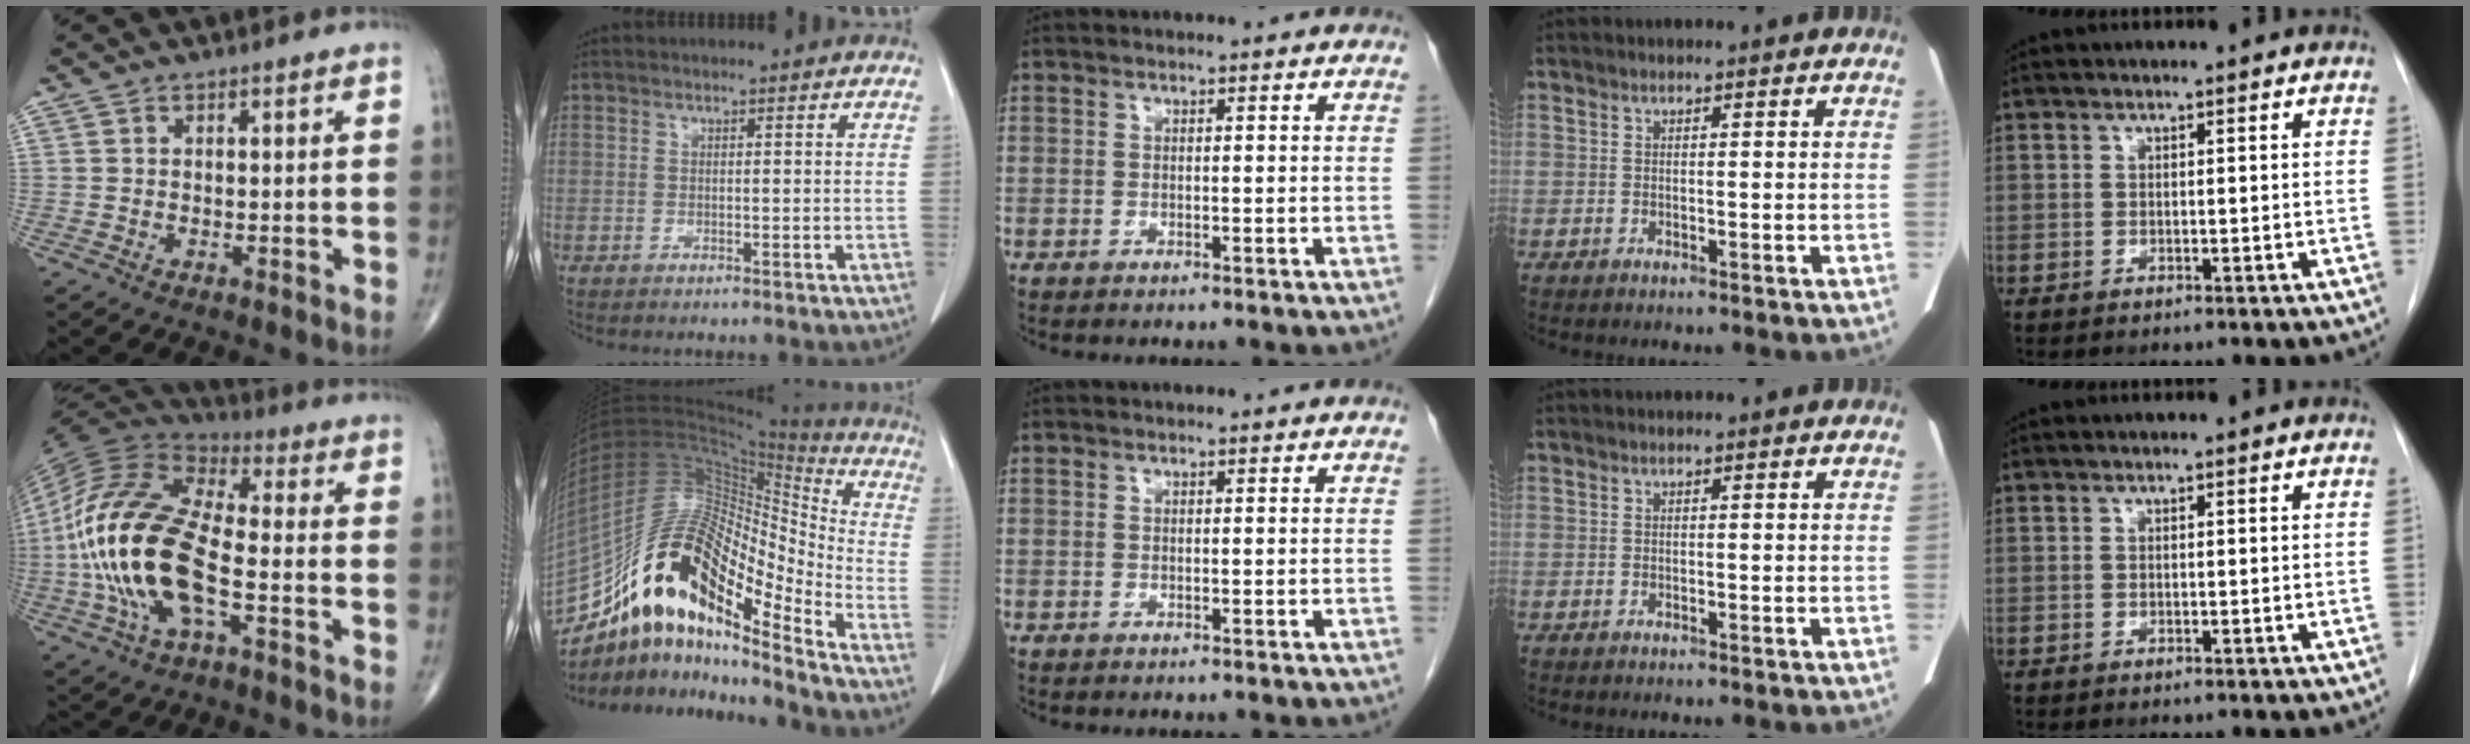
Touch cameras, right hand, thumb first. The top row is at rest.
{"thumb": {"total": 22.9, "force": [-4.7, 10.1, 20.0], "torque": [-0.433, 0.019, -0.088]}, "index": {"total": 23.5, "force": [-15.5, 6.3, 16.5], "torque": [-0.326, 0.027, -0.275]}}